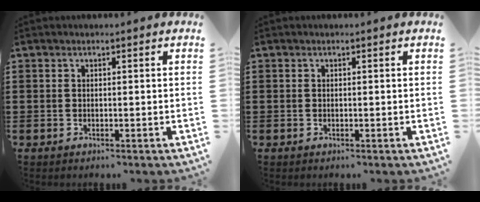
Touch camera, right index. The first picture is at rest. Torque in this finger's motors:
{"motor_torque": [1.17, 0.97, -0.01, -0.01]}